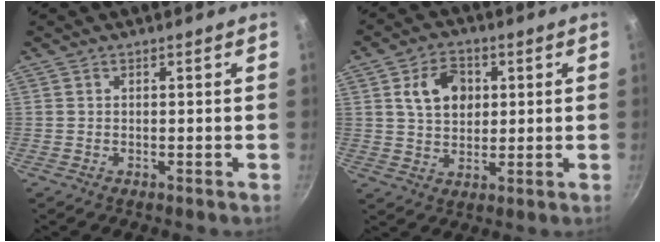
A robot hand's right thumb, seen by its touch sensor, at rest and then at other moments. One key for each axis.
{"total": 8.9, "fx": 2.4, "fy": 6.4, "fz": 5.7, "tx": -0.075, "ty": -0.001, "tz": 0.039}